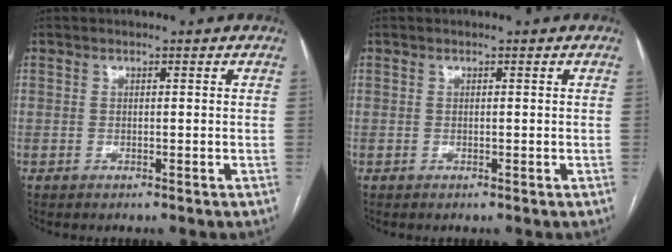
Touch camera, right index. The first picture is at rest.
{"total": 0.0}